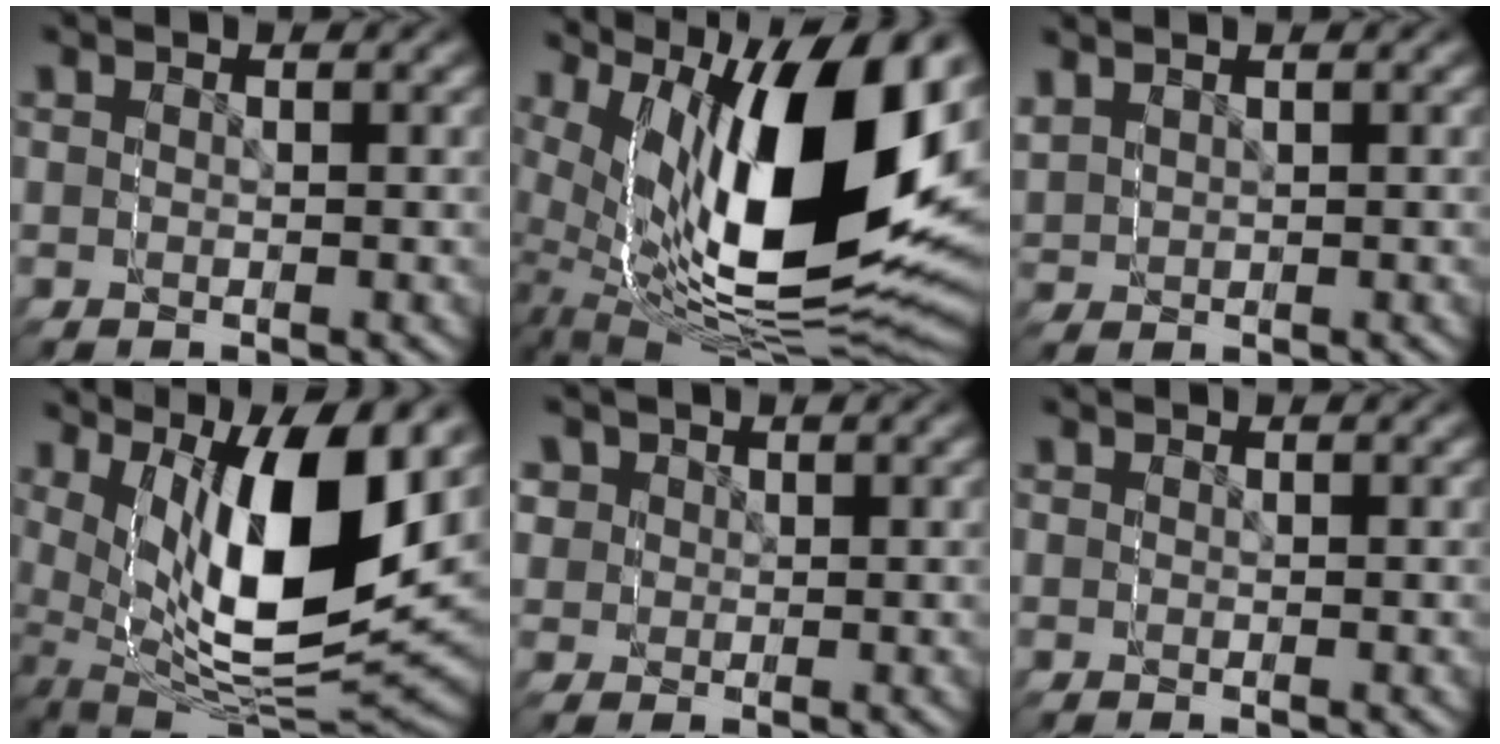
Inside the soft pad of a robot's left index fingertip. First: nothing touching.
{"total": 16.4, "force": [1.6, 10.1, 12.8], "torque": [-0.239, 0.000, 0.029]}
{"total": 1.8, "force": [0.9, 1.6, 0.0], "torque": [-0.021, -0.005, 0.021]}
{"total": 13.5, "force": [1.7, 9.2, 9.7], "torque": [-0.216, -0.020, 0.038]}
{"total": 4.2, "force": [1.3, 4.0, -0.2], "torque": [-0.011, -0.025, 0.025]}
{"total": 0.0}